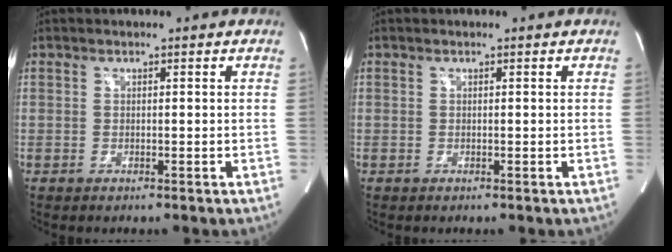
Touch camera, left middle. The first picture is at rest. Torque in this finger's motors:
{"motor_torque": [0.06, -0.04, 0.02, 0.00]}